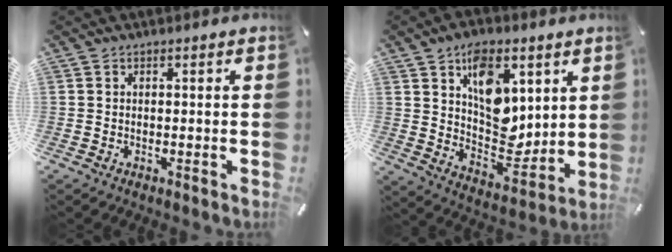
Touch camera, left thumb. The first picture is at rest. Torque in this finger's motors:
{"motor_torque": [2.47, 2.54, 1.32, -1.45, 0.60]}